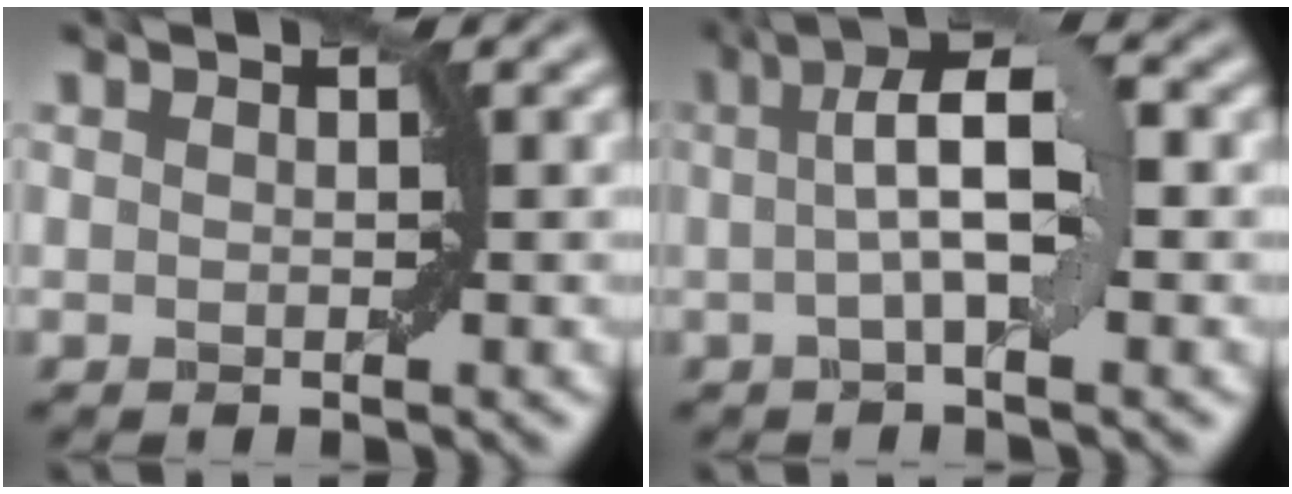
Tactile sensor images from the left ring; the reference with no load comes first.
{"total": 5.7, "force": [0.6, 1.4, 5.5], "torque": [-0.089, 0.013, 0.003]}